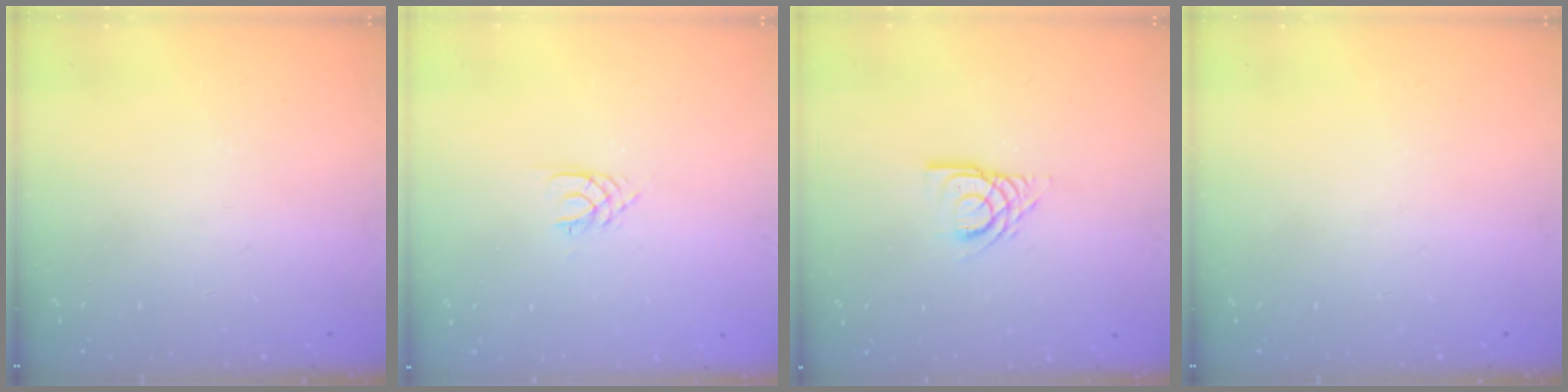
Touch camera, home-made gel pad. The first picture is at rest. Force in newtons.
{"total": 1.7, "press": 1.7, "slide": 0.2}
{"total": 6.1, "press": 6.0, "slide": 0.5}
{"total": 0.0}